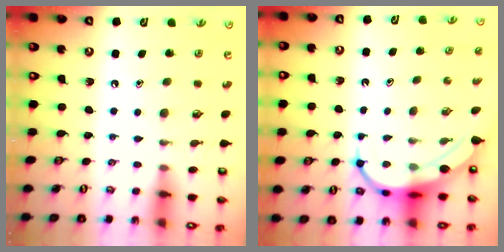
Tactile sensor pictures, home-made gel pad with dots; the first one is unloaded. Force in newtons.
{"total": 8.7, "press": 8.7, "slide": 0.8}